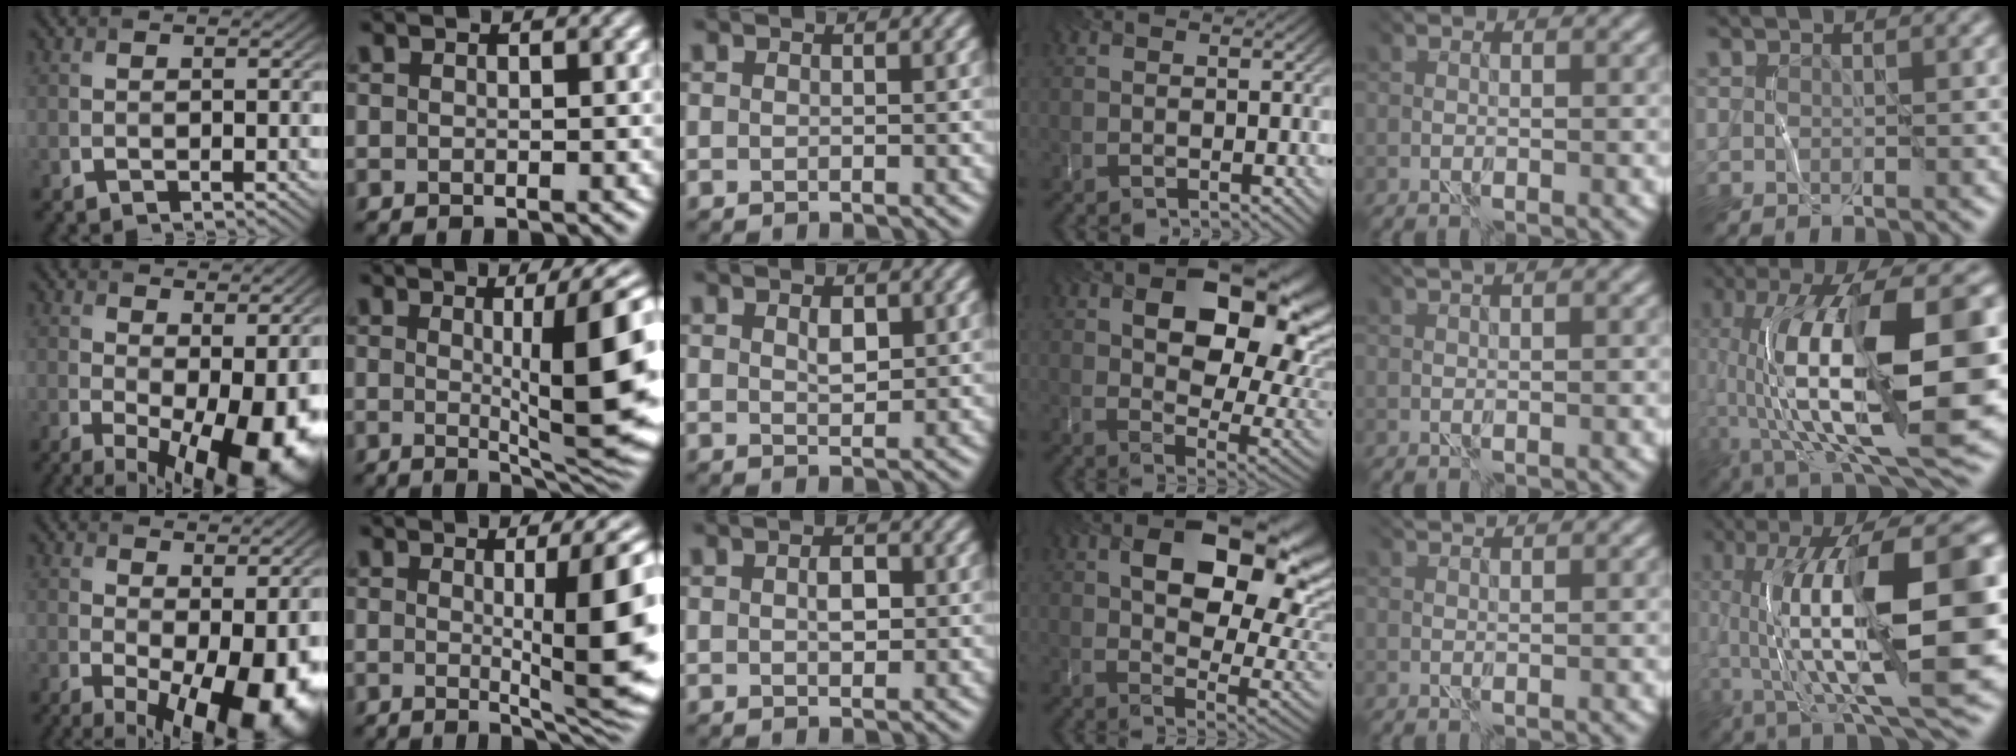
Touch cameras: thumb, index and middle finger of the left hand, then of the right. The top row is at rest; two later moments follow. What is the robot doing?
{"motion": "wrap", "object": "string"}